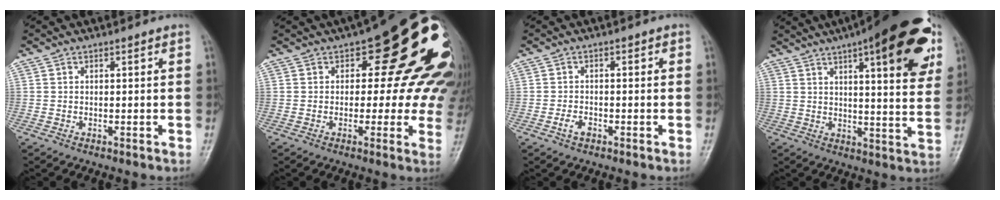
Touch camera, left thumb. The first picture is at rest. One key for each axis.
{"total": 20.7, "fx": 6.2, "fy": 10.1, "fz": 17.0, "tx": -0.160, "ty": -0.003, "tz": 0.069}
{"total": 2.4, "fx": -1.4, "fy": 1.5, "fz": 1.2, "tx": -0.020, "ty": 0.011, "tz": -0.025}
{"total": 23.7, "fx": 11.9, "fy": 6.7, "fz": 19.4, "tx": -0.240, "ty": -0.020, "tz": 0.155}